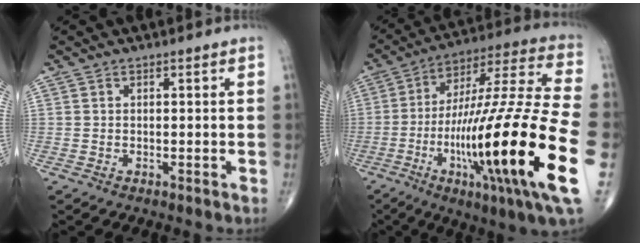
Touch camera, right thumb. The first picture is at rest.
{"total": 32.7, "force": [-8.5, 5.6, 31.1], "torque": [-0.526, 0.003, -0.138]}